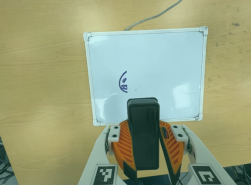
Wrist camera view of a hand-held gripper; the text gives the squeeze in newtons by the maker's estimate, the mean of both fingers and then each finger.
{"total": 11.0, "left": 10.3, "right": 11.7}